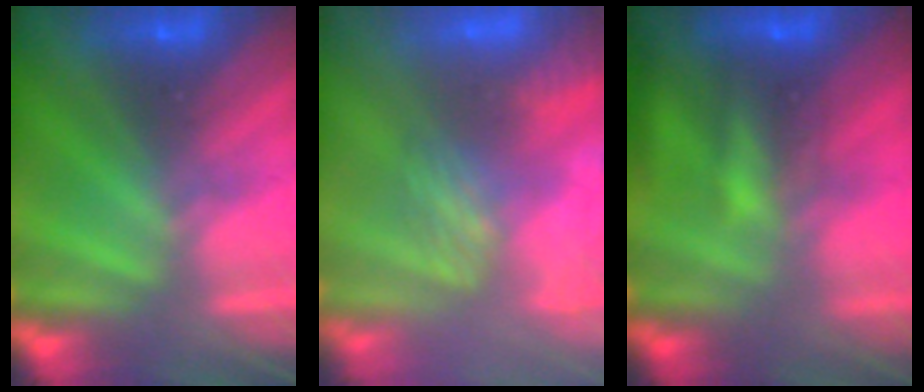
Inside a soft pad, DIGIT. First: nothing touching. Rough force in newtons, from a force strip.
{"total": 4.7}
{"total": 7.9}